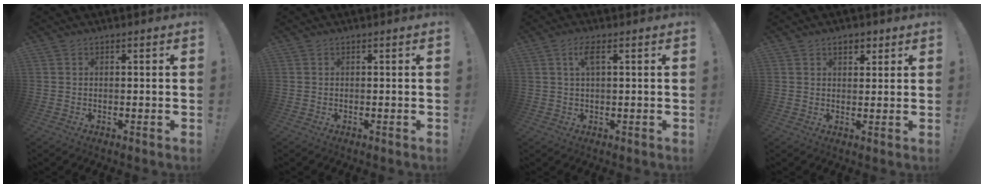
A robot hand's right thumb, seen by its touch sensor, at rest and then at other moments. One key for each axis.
{"total": 0.0}
{"total": 4.2, "fx": 1.4, "fy": 1.1, "fz": 3.8, "tx": -0.075, "ty": 0.005, "tz": 0.022}
{"total": 3.8, "fx": 2.0, "fy": 2.5, "fz": 2.1, "tx": -0.017, "ty": -0.003, "tz": 0.032}